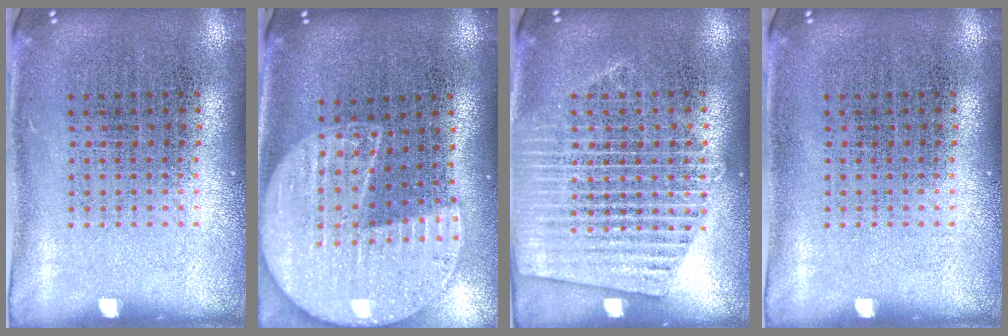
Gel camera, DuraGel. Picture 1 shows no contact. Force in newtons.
{"total": 2.2, "press": 1.9, "slide": 1.1}
{"total": 1.6, "press": 1.6, "slide": 0.3}
{"total": 0.0}